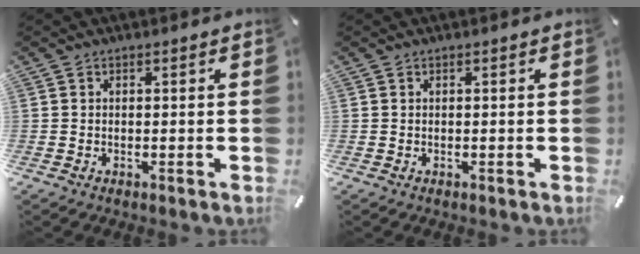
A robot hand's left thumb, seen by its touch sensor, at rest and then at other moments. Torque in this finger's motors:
{"motor_torque": [-0.03, -0.03, 0.00, 0.01, 0.00]}